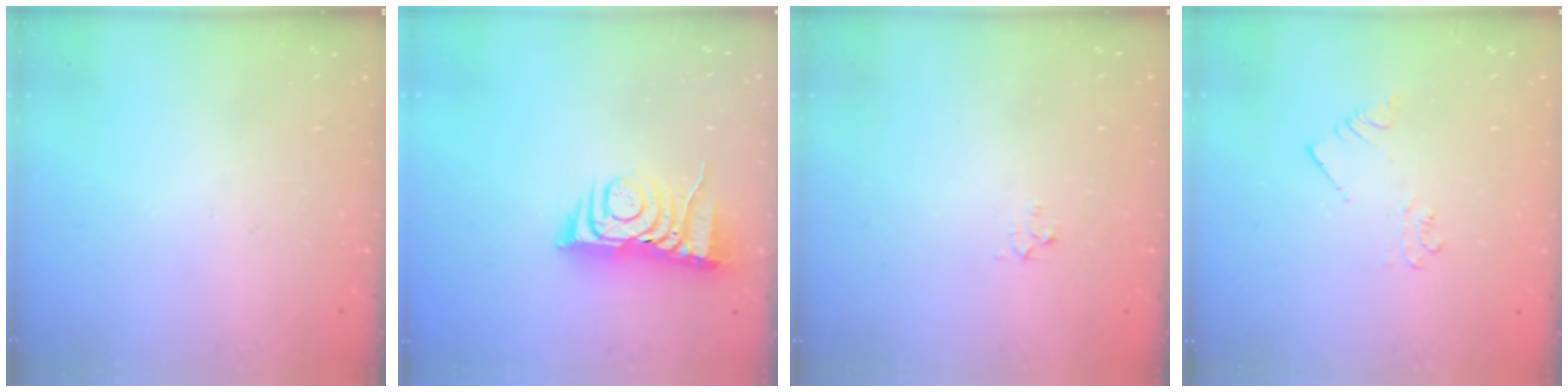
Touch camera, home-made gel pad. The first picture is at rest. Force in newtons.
{"total": 7.7, "press": 7.7, "slide": 0.7}
{"total": 2.3, "press": 2.3, "slide": 0.2}
{"total": 2.5, "press": 2.5, "slide": 0.2}